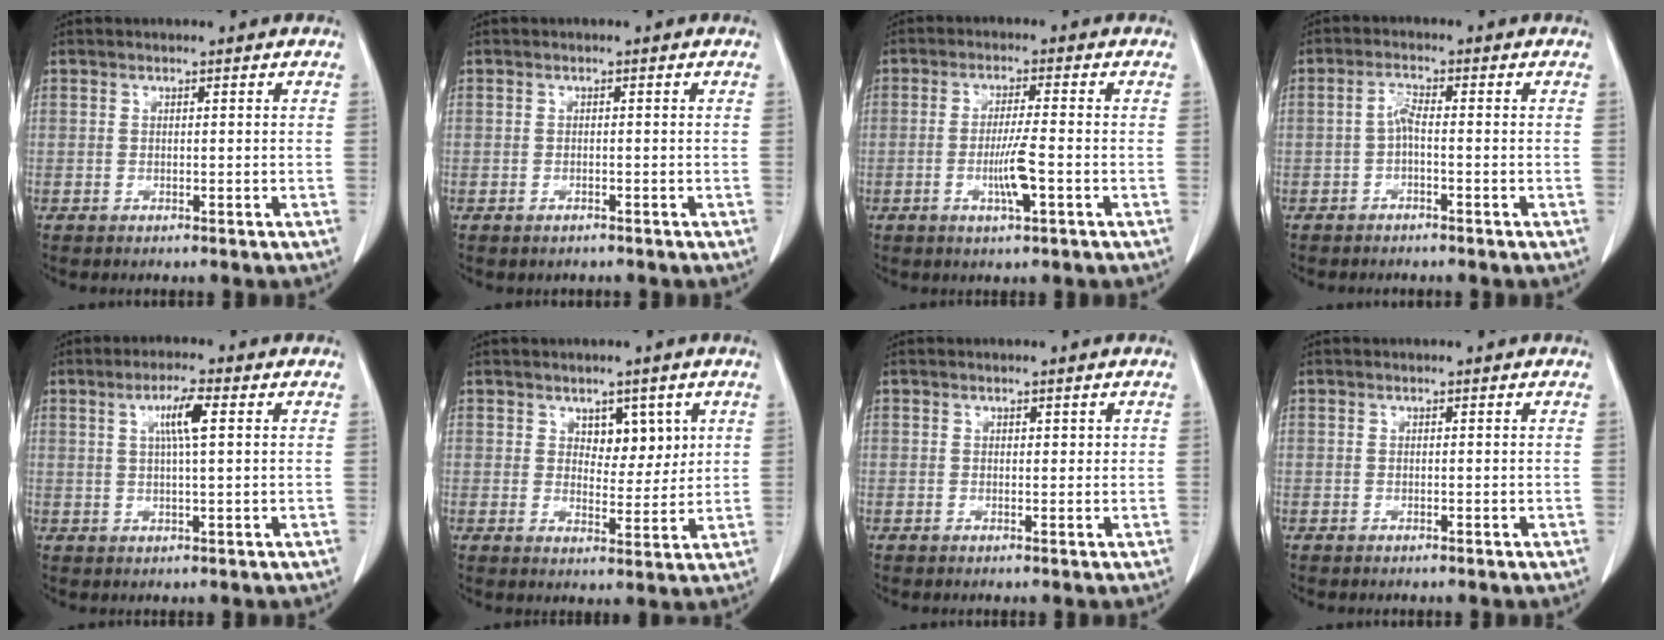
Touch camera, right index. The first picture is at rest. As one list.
[{"total": 0.7, "force": [-0.5, 0.4, 0.2], "torque": [-0.010, -0.001, -0.006]}, {"total": 5.3, "force": [-1.6, -0.1, 5.0], "torque": [-0.096, -0.009, -0.030]}, {"total": 2.3, "force": [-0.7, 0.5, 2.2], "torque": [-0.043, 0.007, -0.014]}, {"total": 4.8, "force": [1.5, 0.2, 4.6], "torque": [-0.083, 0.003, 0.026]}, {"total": 4.7, "force": [2.2, 2.7, 3.2], "torque": [-0.037, -0.001, 0.036]}, {"total": 0.9, "force": [0.4, 0.6, 0.5], "torque": [0.000, 0.001, 0.004]}, {"total": 0.0}]